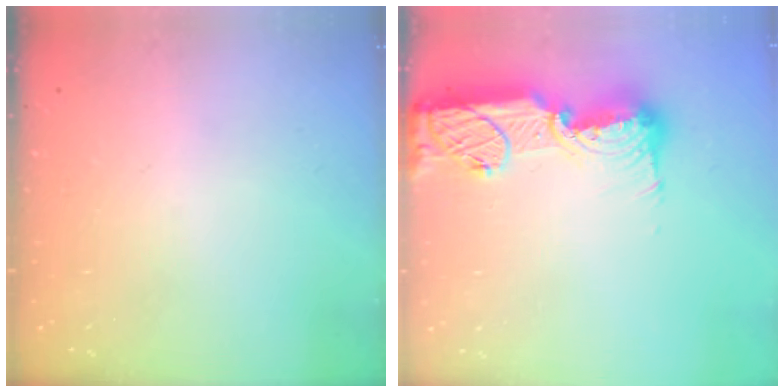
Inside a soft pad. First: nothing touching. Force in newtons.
{"total": 17.3, "press": 17.2, "slide": 1.5}